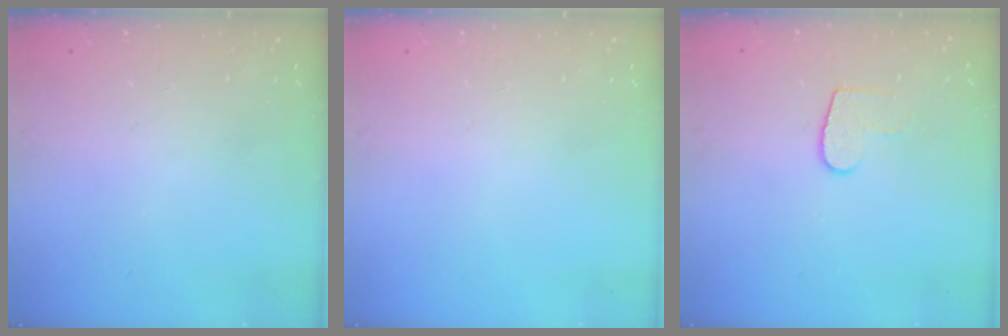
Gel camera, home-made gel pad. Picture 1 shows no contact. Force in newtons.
{"total": 0.0}
{"total": 6.3, "press": 6.3, "slide": 0.4}